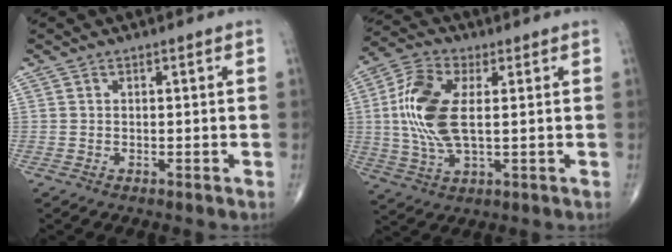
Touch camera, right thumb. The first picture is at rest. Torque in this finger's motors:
{"motor_torque": [-0.40, 0.83, 1.20, 0.31, 0.18]}